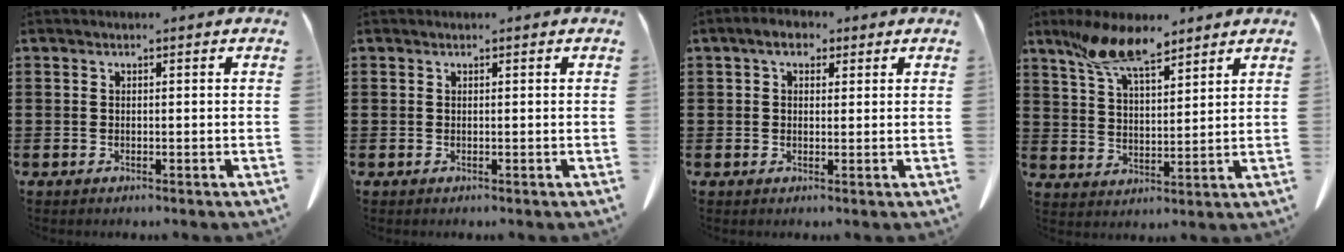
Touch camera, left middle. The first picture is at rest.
{"total": 0.0}
{"total": 3.6, "force": [2.2, 1.9, 2.1], "torque": [-0.043, 0.010, 0.037]}
{"total": 10.0, "force": [7.6, 2.9, 5.8], "torque": [-0.133, -0.011, 0.141]}